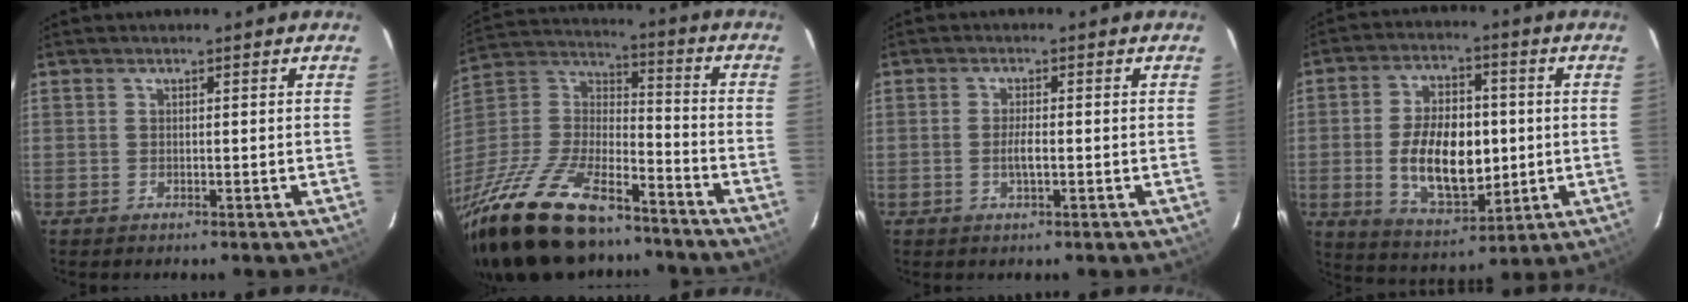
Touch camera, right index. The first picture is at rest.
{"total": 29.6, "force": [-21.5, 12.0, 16.5], "torque": [-0.354, -0.015, -0.354]}
{"total": 2.3, "force": [-0.5, 0.5, 2.2], "torque": [-0.043, -0.001, -0.010]}
{"total": 14.9, "force": [-1.1, 8.3, 12.3], "torque": [-0.232, 0.005, -0.003]}